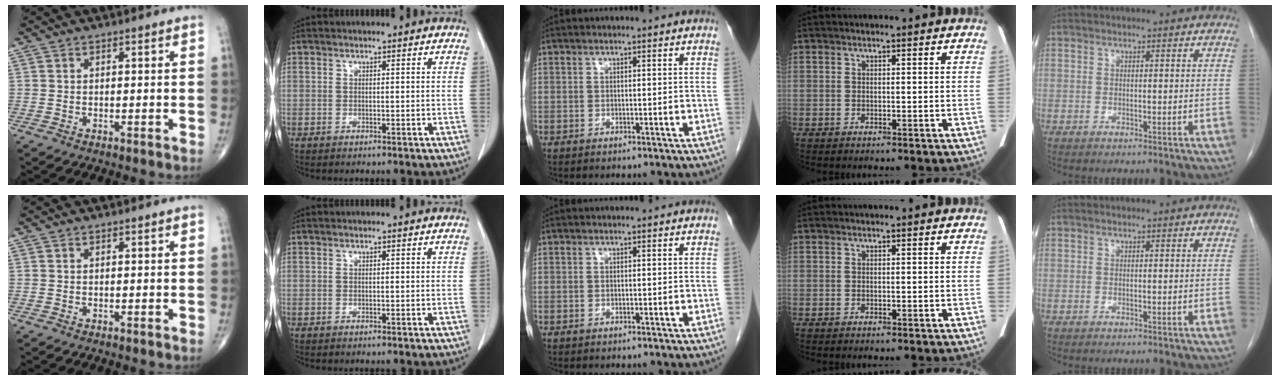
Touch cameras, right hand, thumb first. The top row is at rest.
{}